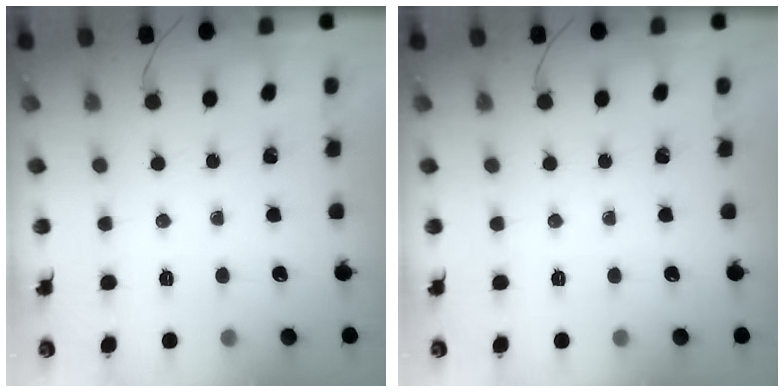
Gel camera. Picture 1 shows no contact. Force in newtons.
{"total": 0.0}